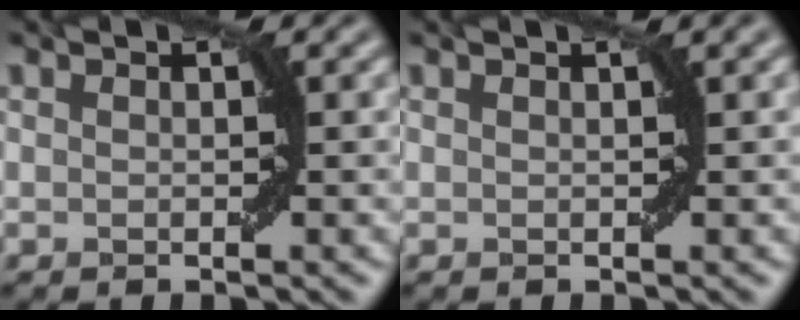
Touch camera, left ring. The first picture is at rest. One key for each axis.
{"total": 0.8, "fx": 0.5, "fy": 0.0, "fz": 0.6, "tx": -0.009, "ty": 0.006, "tz": 0.009}